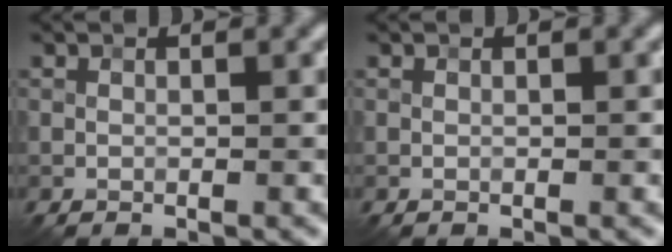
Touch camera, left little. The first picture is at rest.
{"total": 0.0}